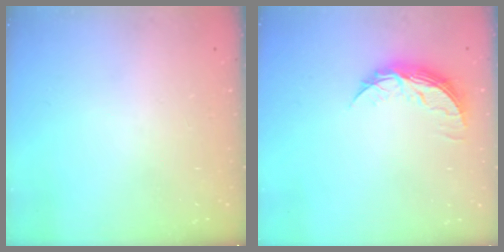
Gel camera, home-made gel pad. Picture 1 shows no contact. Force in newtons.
{"total": 8.2, "press": 8.2, "slide": 0.5}